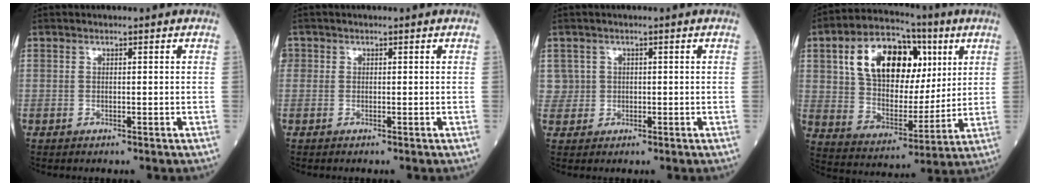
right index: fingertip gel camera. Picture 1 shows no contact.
{"total": 2.7, "force": [0.0, 2.4, 1.2], "torque": [-0.056, 0.016, 0.004]}
{"total": 3.6, "force": [0.6, 3.5, 0.2], "torque": [-0.003, 0.015, 0.022]}
{"total": 20.3, "force": [6.7, 11.8, 15.0], "torque": [-0.287, 0.039, 0.114]}